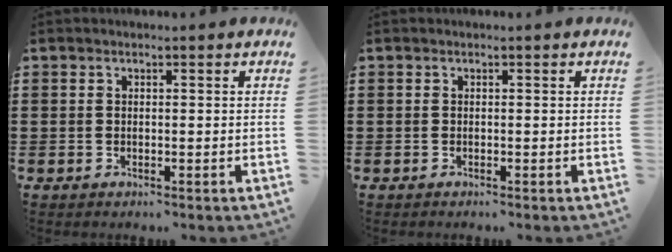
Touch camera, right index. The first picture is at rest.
{"total": 0.0}